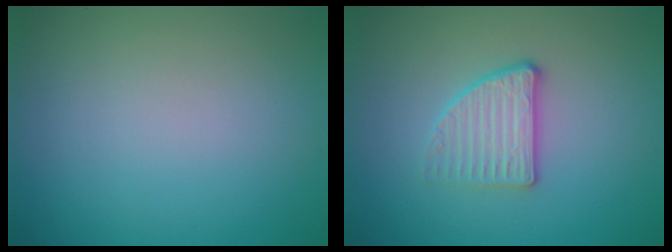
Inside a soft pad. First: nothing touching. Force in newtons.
{"total": 2.8, "press": 2.5, "slide": 1.2}